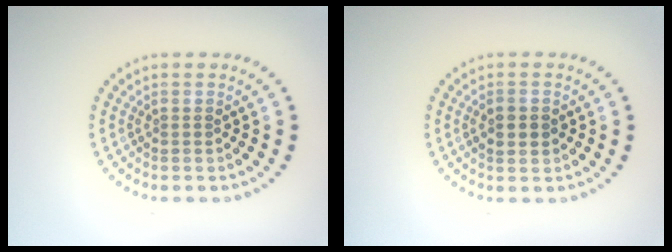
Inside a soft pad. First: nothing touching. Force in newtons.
{"total": 1.8, "press": 1.8, "slide": 0.3}